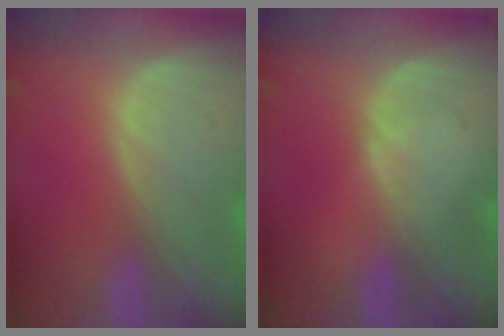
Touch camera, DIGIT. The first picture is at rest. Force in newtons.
{"total": 0.8, "press": 0.8, "slide": 0.1}